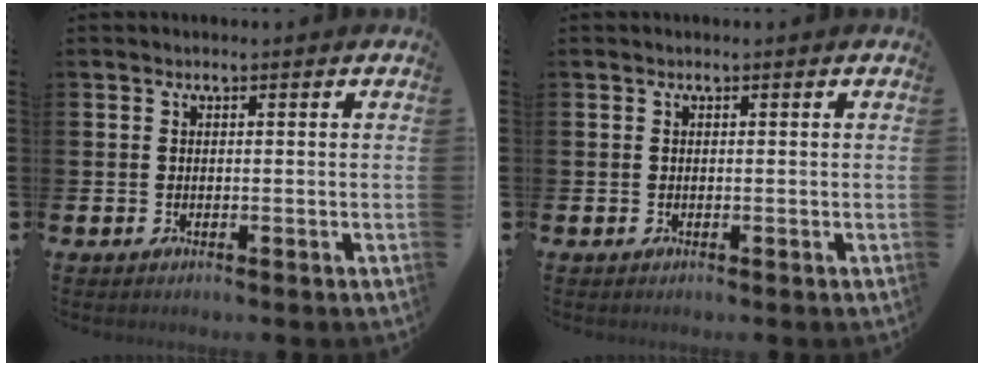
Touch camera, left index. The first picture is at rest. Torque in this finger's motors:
{"motor_torque": [-0.07, 0.06, 0.00, 0.00]}